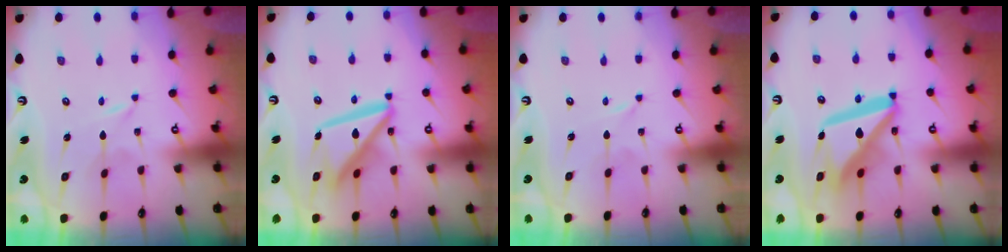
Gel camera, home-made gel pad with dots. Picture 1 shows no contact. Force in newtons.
{"total": 16.0, "press": 15.9, "slide": 2.1}
{"total": 0.0}
{"total": 19.1, "press": 19.0, "slide": 2.2}